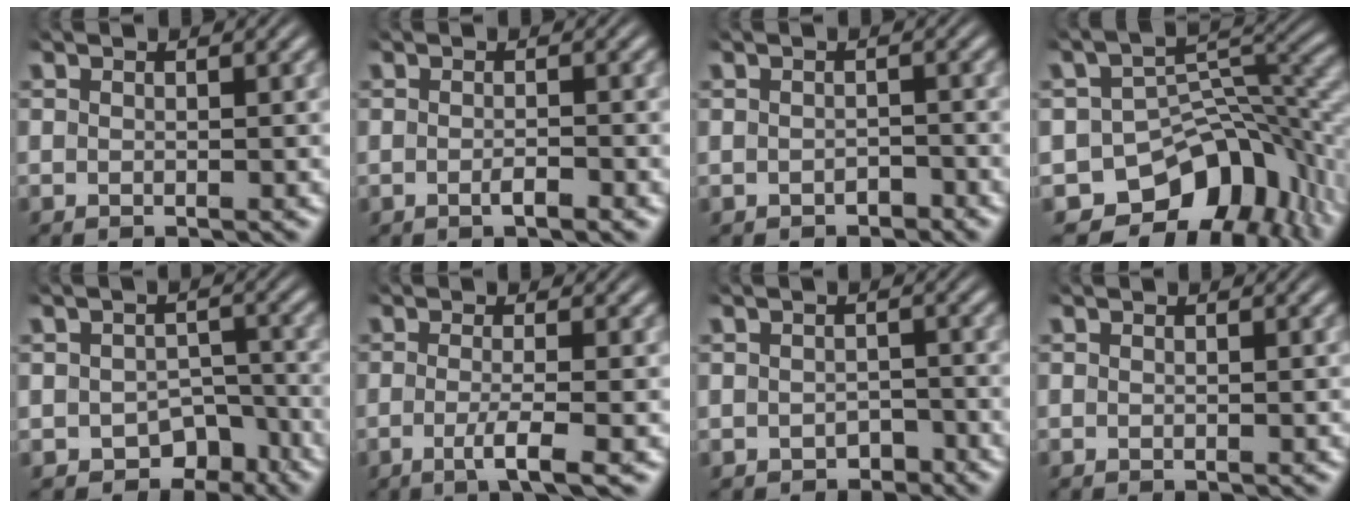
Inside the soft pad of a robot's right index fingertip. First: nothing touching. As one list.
[{"total": 1.2, "force": [-0.7, 0.6, 0.8], "torque": [-0.016, 0.007, -0.019]}, {"total": 1.3, "force": [-1.1, 0.8, 0.1], "torque": [-0.003, -0.004, -0.017]}, {"total": 14.3, "force": [-6.4, 10.3, 7.7], "torque": [-0.136, -0.037, -0.096]}, {"total": 7.0, "force": [-4.5, 5.2, 1.6], "torque": [-0.018, -0.021, -0.072]}, {"total": 3.1, "force": [-1.5, 0.1, 2.7], "torque": [-0.057, -0.016, -0.025]}, {"total": 2.0, "force": [-1.5, 1.4, 0.1], "torque": [0.003, -0.003, -0.026]}, {"total": 0.0}]